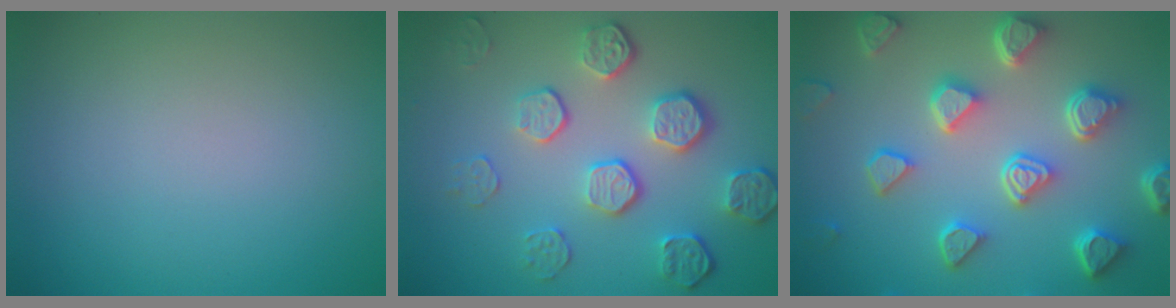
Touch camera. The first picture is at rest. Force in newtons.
{"total": 5.5, "press": 4.0, "slide": 3.8}
{"total": 6.7, "press": 5.3, "slide": 4.1}